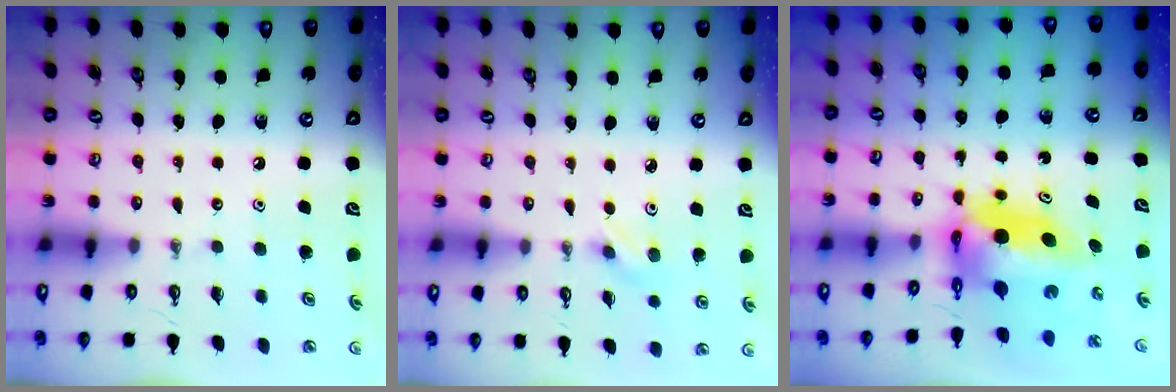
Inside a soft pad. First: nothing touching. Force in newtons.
{"total": 3.3, "press": 2.9, "slide": 1.4}
{"total": 7.2, "press": 7.2, "slide": 0.4}